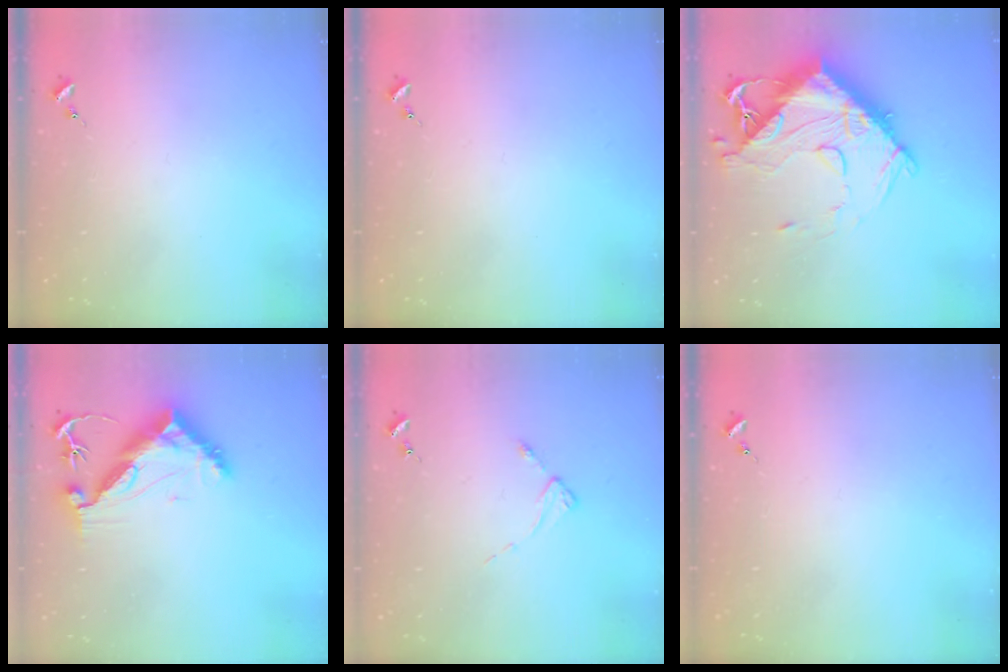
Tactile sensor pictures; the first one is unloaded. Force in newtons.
{"total": 0.0}
{"total": 19.8, "press": 19.7, "slide": 2.2}
{"total": 11.3, "press": 11.2, "slide": 1.4}
{"total": 2.3, "press": 2.3, "slide": 0.4}
{"total": 0.0}